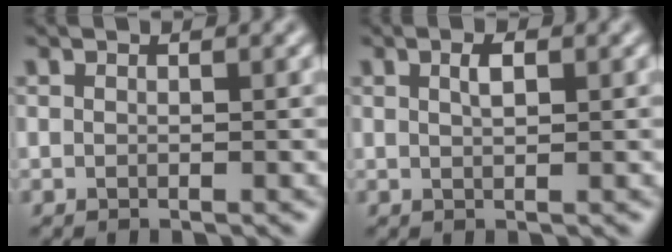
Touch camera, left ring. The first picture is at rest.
{"total": 1.4, "force": [0.6, 0.5, 1.2], "torque": [-0.021, 0.003, 0.011]}